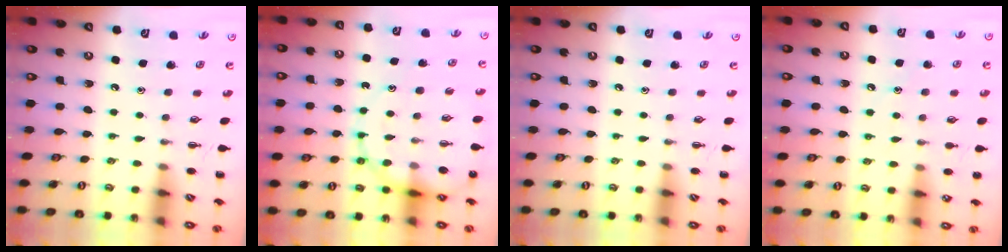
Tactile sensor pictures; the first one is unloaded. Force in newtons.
{"total": 16.3, "press": 15.6, "slide": 4.7}
{"total": 0.0}
{"total": 6.4, "press": 6.3, "slide": 1.4}